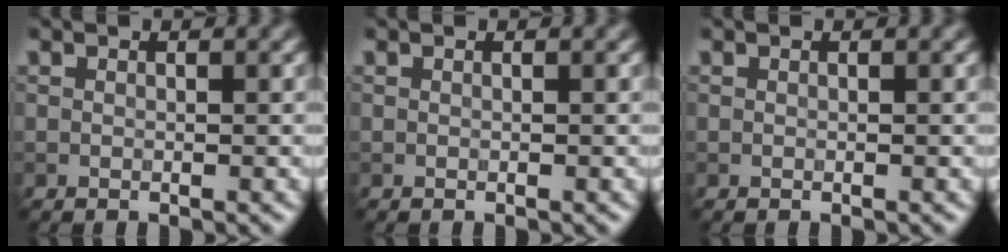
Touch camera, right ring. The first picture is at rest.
{"total": 0.0}
{"total": 0.0}